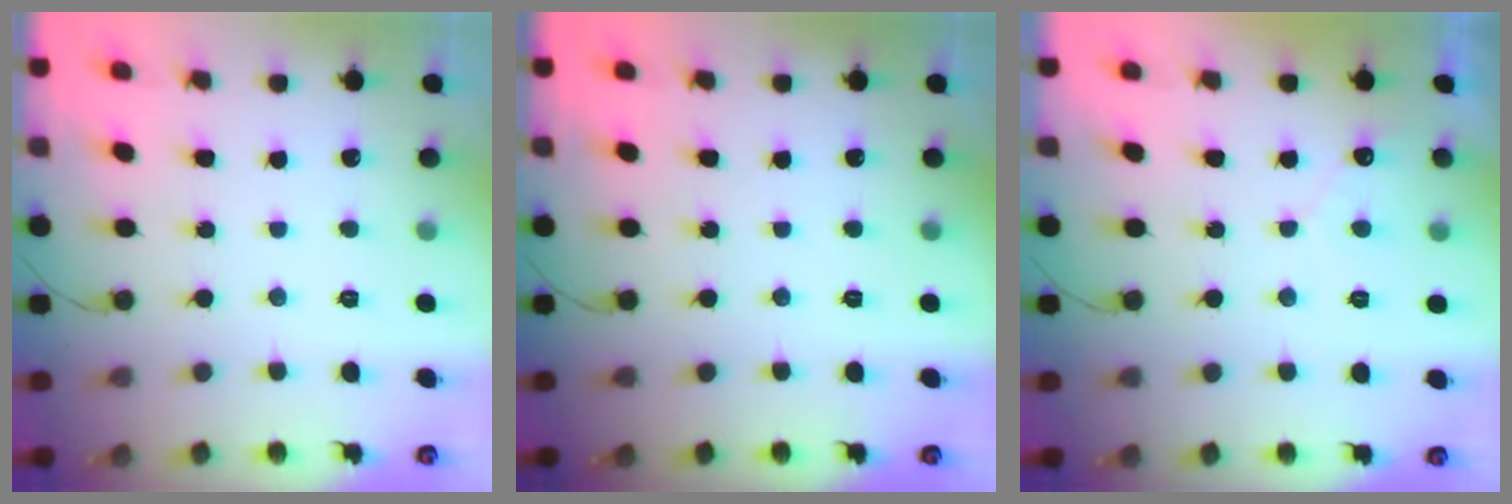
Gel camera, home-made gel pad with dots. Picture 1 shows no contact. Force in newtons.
{"total": 0.0}
{"total": 2.8, "press": 2.8, "slide": 0.1}